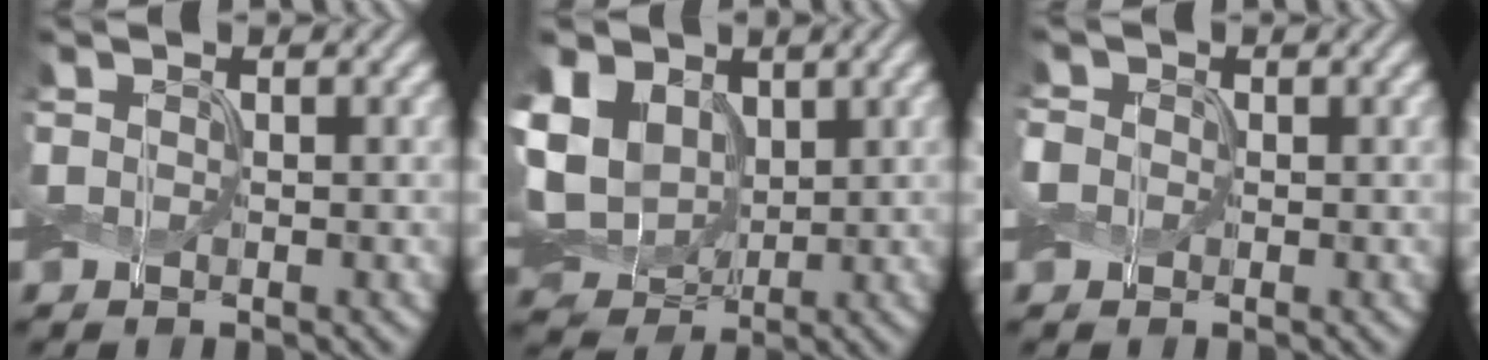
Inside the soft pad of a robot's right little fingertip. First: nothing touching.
{"total": 11.1, "force": [2.3, 9.0, 6.2], "torque": [-0.162, 0.020, 0.028]}
{"total": 1.9, "force": [0.0, 1.8, 0.8], "torque": [-0.031, 0.008, -0.007]}